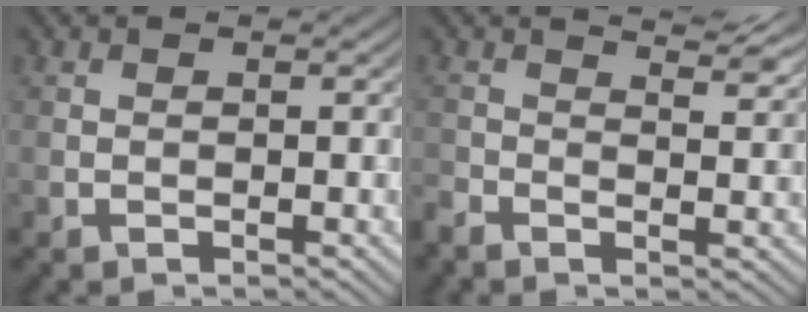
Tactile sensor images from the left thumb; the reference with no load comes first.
{"total": 4.4, "force": [2.4, 1.6, 3.4], "torque": [-0.067, 0.003, 0.031]}